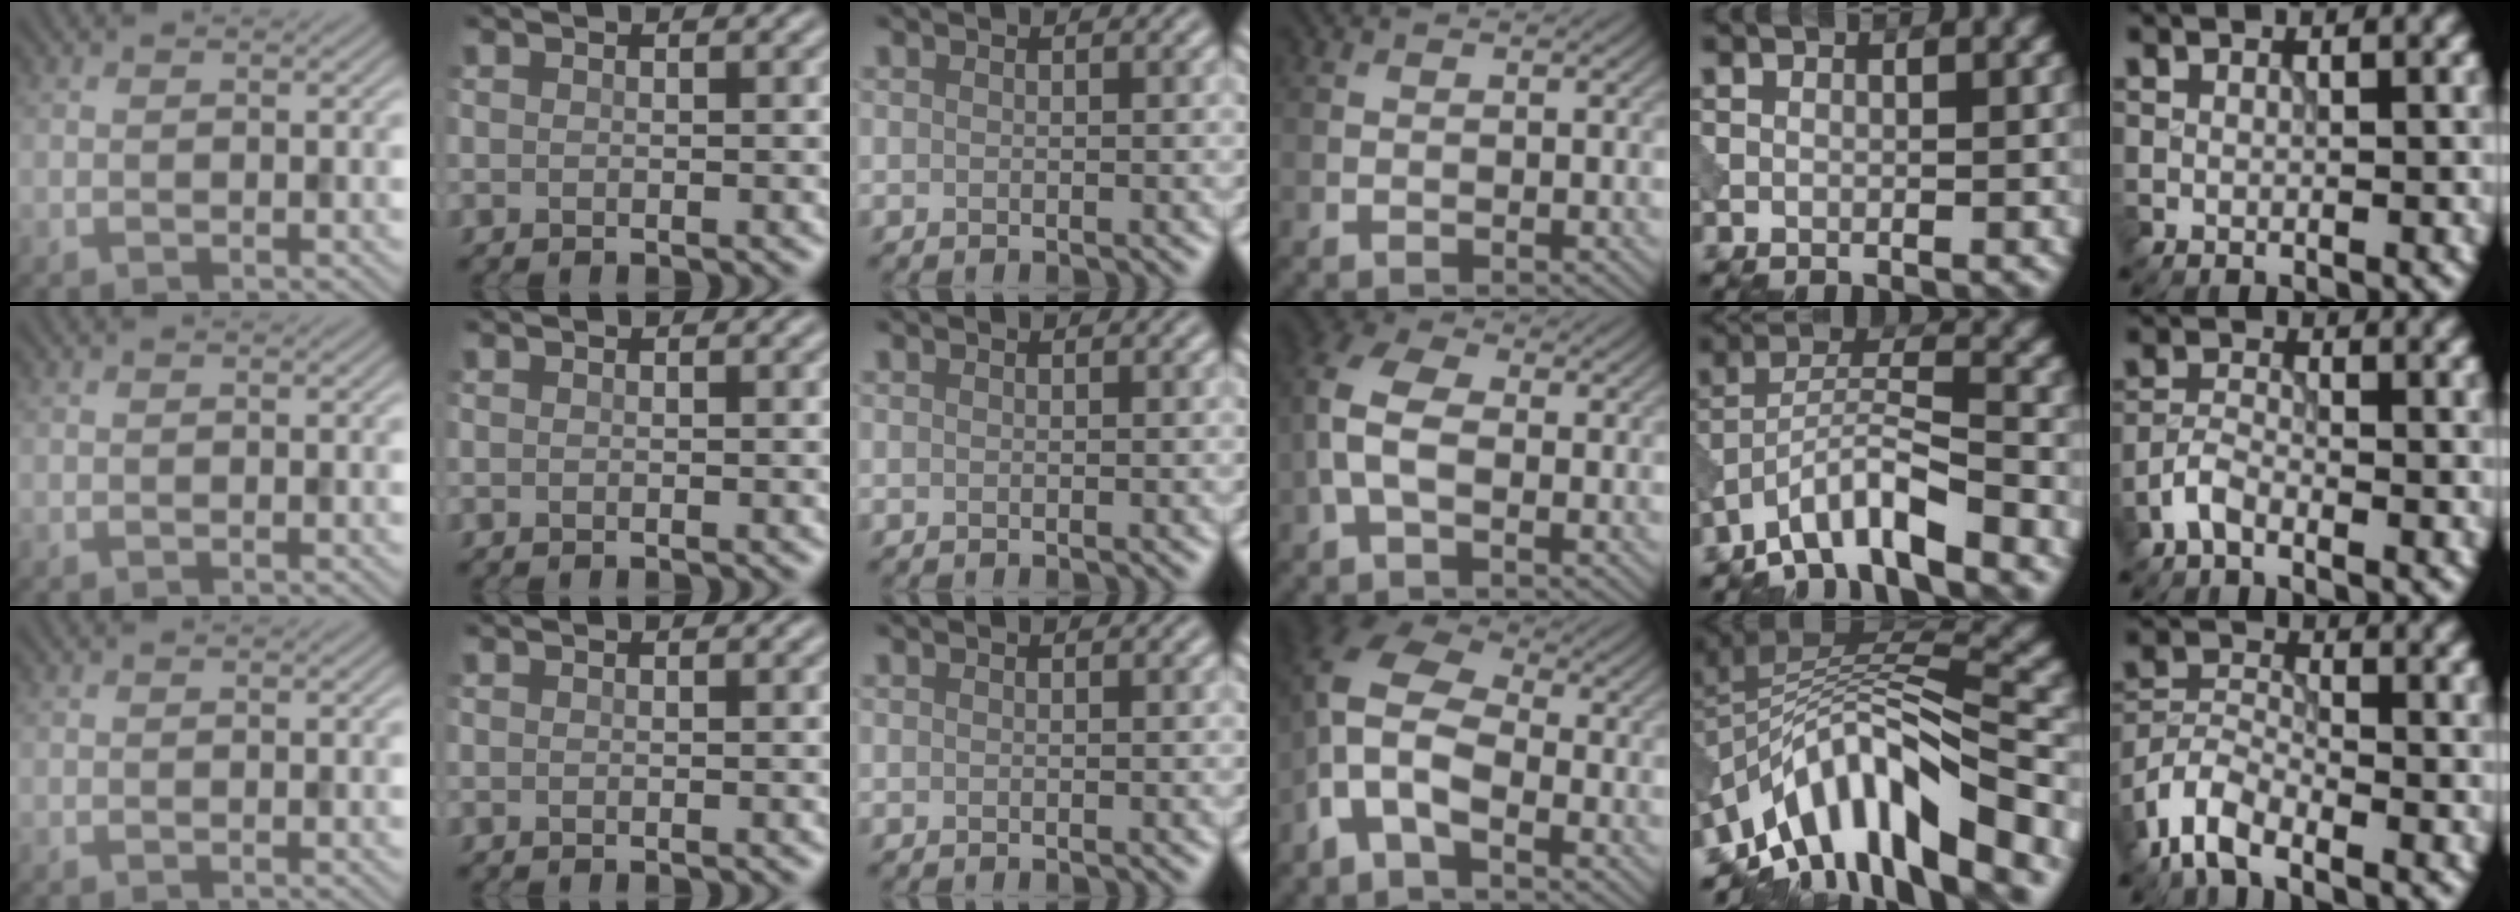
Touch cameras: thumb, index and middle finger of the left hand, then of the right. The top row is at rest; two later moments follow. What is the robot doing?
{"motion": "dispense", "object": "pipette"}